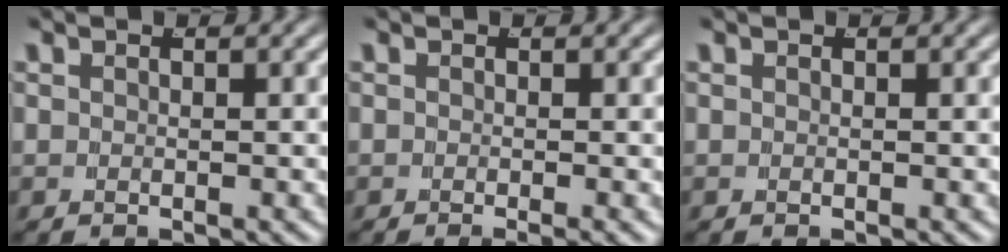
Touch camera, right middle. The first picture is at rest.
{"total": 1.6, "force": [-1.1, -0.1, 1.1], "torque": [-0.010, -0.004, -0.017]}
{"total": 0.0}